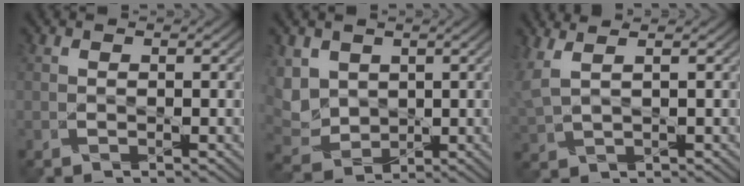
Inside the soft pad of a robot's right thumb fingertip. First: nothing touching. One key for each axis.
{"total": 6.0, "fx": 1.8, "fy": 4.8, "fz": 3.2, "tx": -0.130, "ty": 0.000, "tz": 0.035}
{"total": 3.5, "fx": 2.4, "fy": 0.3, "fz": 2.6, "tx": -0.088, "ty": 0.011, "tz": 0.059}